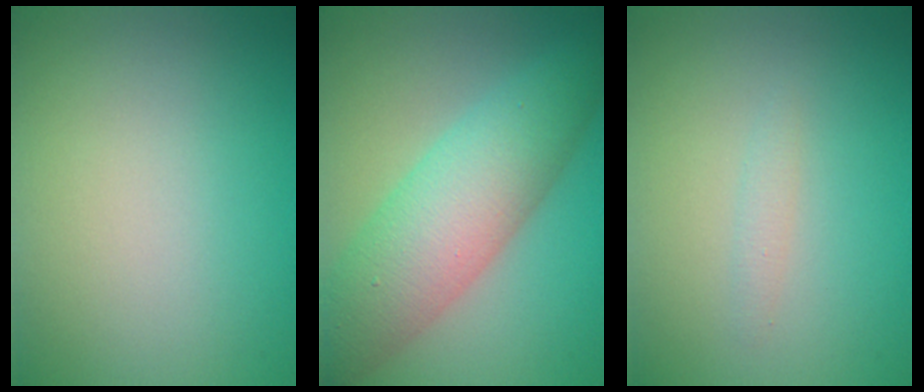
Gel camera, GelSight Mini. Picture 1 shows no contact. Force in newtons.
{"total": 8.1, "press": 8.1, "slide": 0.1}
{"total": 0.9, "press": 0.9, "slide": 0.0}